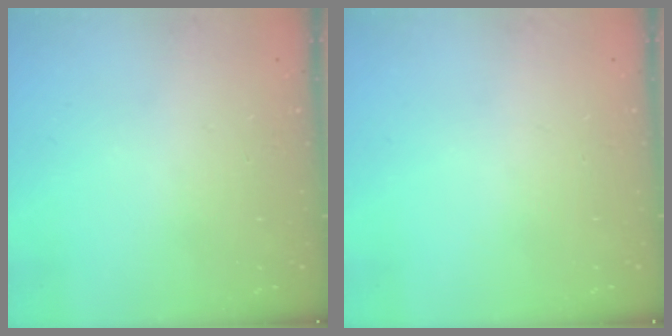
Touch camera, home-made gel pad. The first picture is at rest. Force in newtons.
{"total": 0.0}